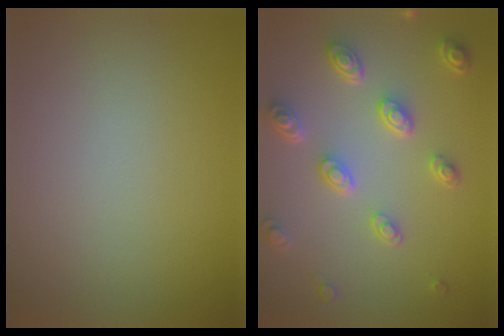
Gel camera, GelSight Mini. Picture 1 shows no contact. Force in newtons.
{"total": 4.7, "press": 3.5, "slide": 3.1}